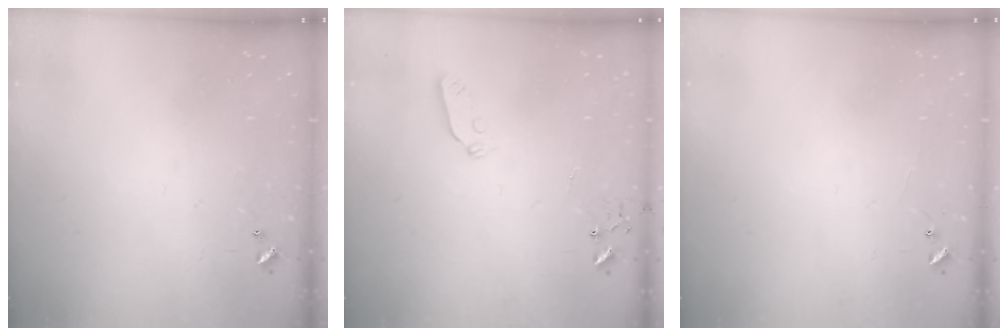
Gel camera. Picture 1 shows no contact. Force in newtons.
{"total": 3.8, "press": 3.8, "slide": 0.5}
{"total": 3.7, "press": 3.7, "slide": 0.4}